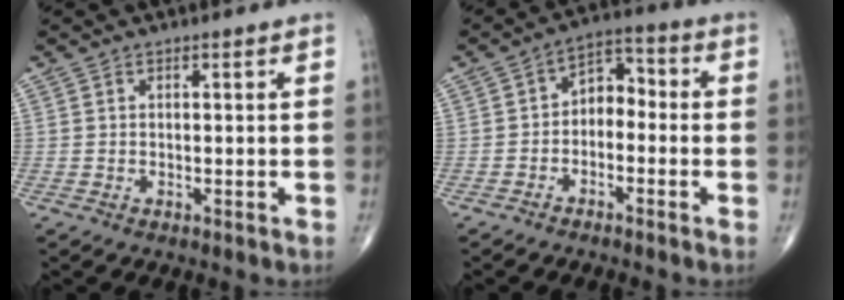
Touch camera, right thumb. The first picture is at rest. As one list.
[{"total": 6.1, "force": [-1.5, 4.3, 4.1], "torque": [-0.042, 0.040, -0.041]}]